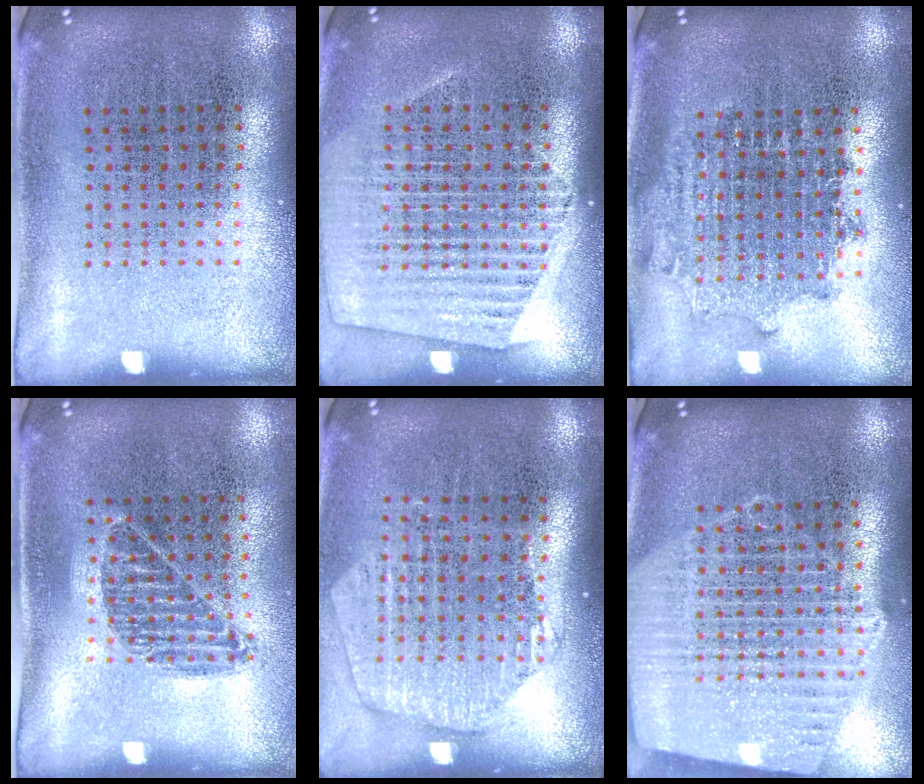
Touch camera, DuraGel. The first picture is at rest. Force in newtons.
{"total": 1.5, "press": 1.5, "slide": 0.5}
{"total": 1.7, "press": 1.4, "slide": 1.0}
{"total": 0.9, "press": 0.8, "slide": 0.4}
{"total": 1.6, "press": 1.5, "slide": 0.7}
{"total": 2.1, "press": 1.9, "slide": 0.9}